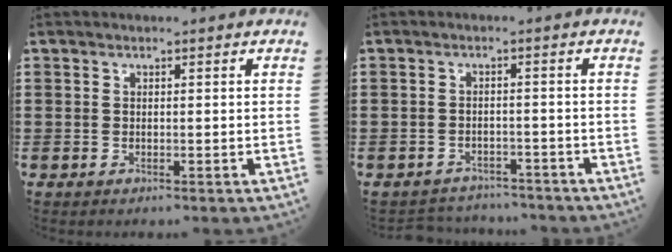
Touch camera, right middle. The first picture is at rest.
{"total": 2.3, "force": [-2.3, 0.4, -0.2], "torque": [-0.006, 0.000, -0.051]}